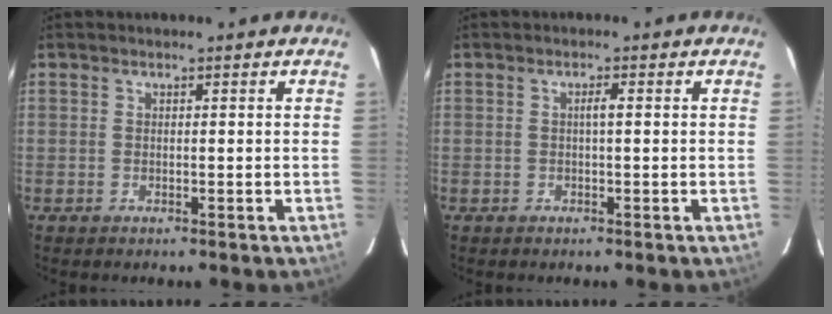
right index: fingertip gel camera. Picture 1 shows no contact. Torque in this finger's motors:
{"motor_torque": [0.08, -0.01, 0.04, 0.03]}